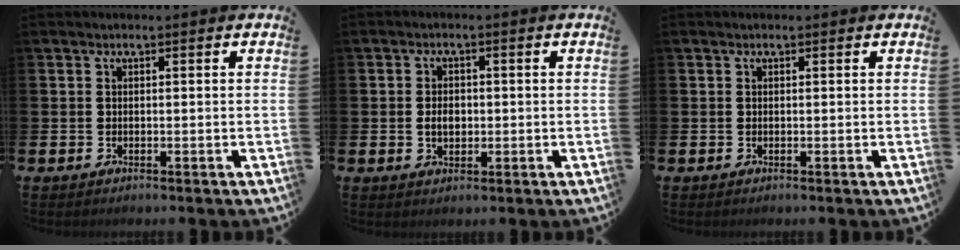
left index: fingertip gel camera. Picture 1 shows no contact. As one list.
[{"total": 2.7, "force": [-0.1, 1.9, 1.9], "torque": [-0.011, -0.004, -0.010]}, {"total": 0.0}]